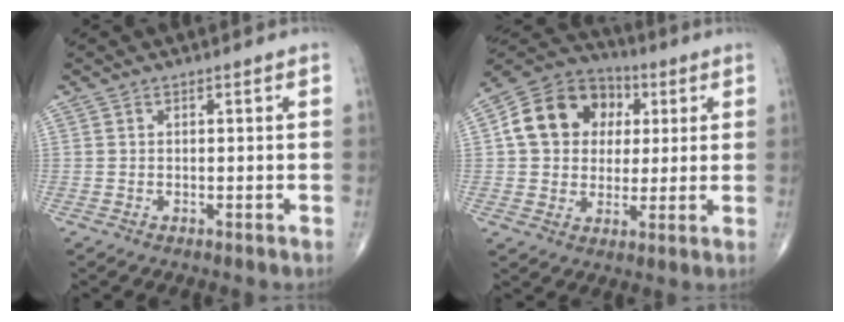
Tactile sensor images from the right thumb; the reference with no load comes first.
{"total": 15.0, "force": [2.9, 12.3, 8.0], "torque": [-0.113, 0.014, 0.042]}